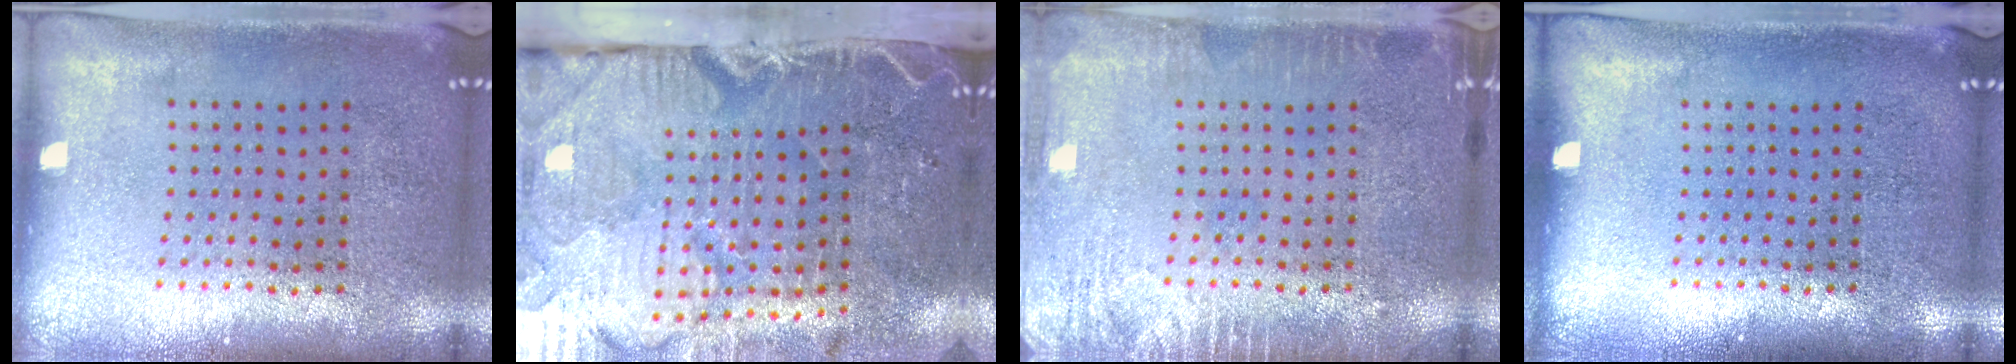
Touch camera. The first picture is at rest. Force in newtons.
{"total": 5.5, "press": 4.4, "slide": 3.3}
{"total": 2.7, "press": 2.7, "slide": 0.4}
{"total": 0.0}